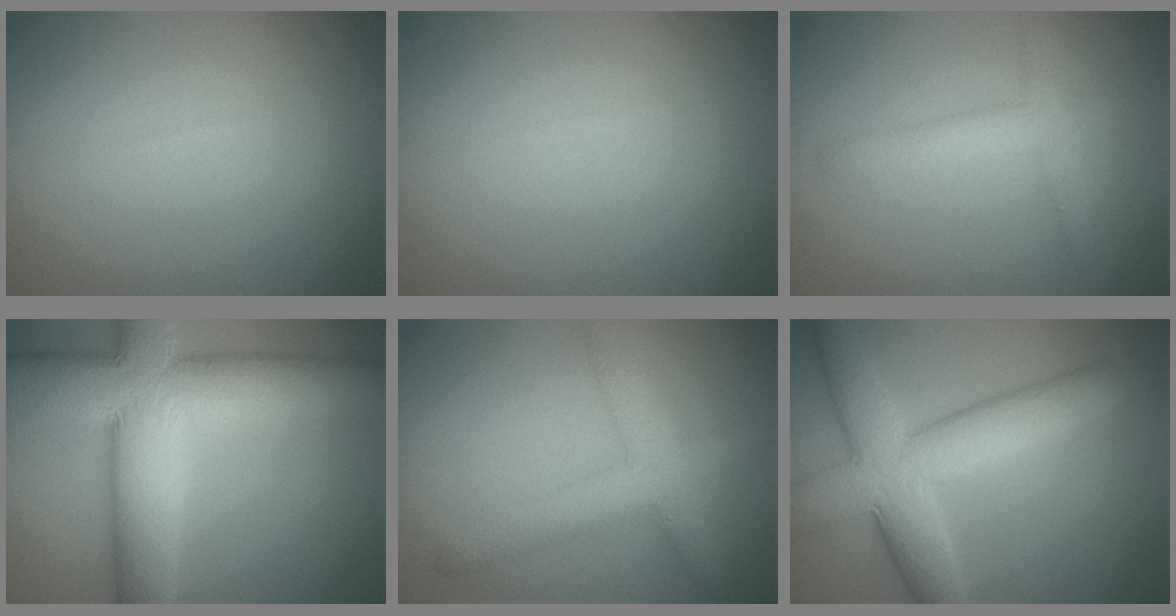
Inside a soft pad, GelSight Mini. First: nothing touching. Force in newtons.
{"total": 0.0}
{"total": 2.7, "press": 2.7, "slide": 0.2}
{"total": 12.7, "press": 12.7, "slide": 0.8}
{"total": 4.3, "press": 4.3, "slide": 0.1}
{"total": 8.6, "press": 8.6, "slide": 0.3}